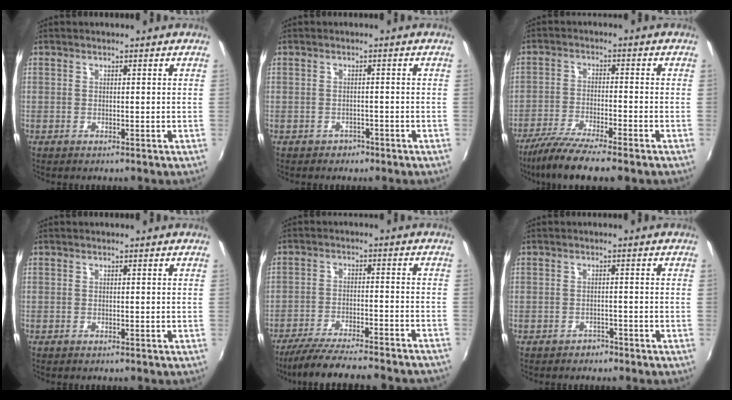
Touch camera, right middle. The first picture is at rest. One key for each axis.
{"total": 2.5, "fx": -1.6, "fy": 1.8, "fz": 0.4, "tx": -0.012, "ty": -0.003, "tz": -0.021}
{"total": 9.9, "fx": -8.0, "fy": 0.6, "fz": 5.7, "tx": -0.127, "ty": -0.030, "tz": -0.142}
{"total": 0.0}
{"total": 20.4, "fx": -18.2, "fy": 2.2, "fz": 8.9, "tx": -0.168, "ty": -0.036, "tz": -0.263}
{"total": 2.1, "fx": -1.6, "fy": 1.3, "fz": 0.1, "tx": -0.006, "ty": 0.000, "tz": -0.025}